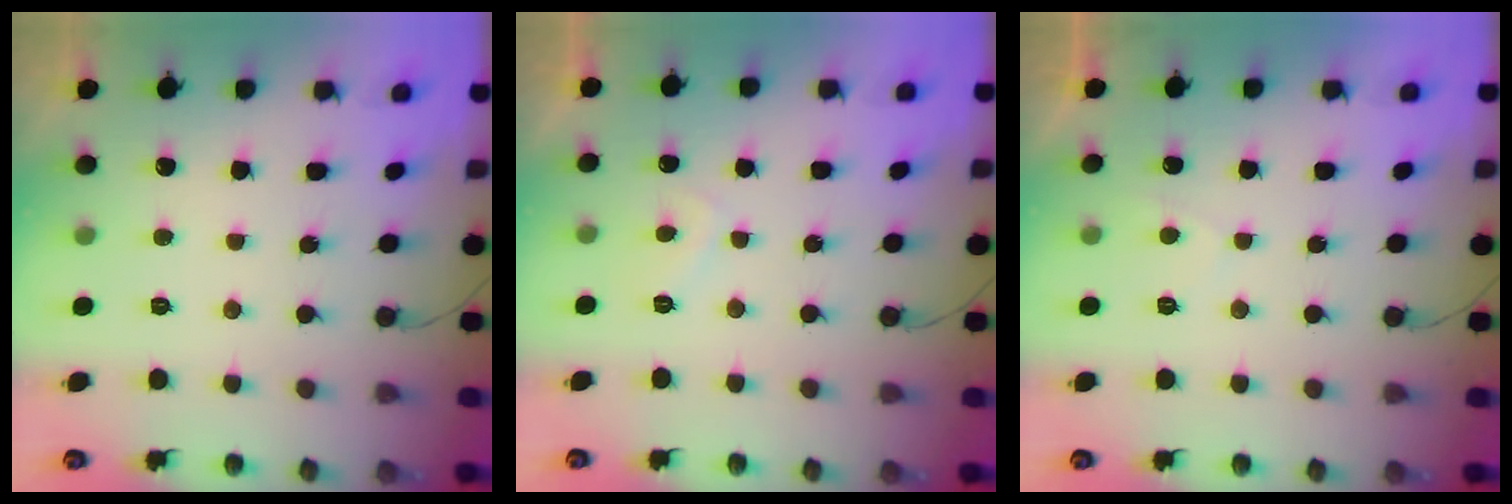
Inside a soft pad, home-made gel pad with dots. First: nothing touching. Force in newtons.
{"total": 1.5, "press": 1.4, "slide": 0.6}
{"total": 0.8, "press": 0.6, "slide": 0.6}